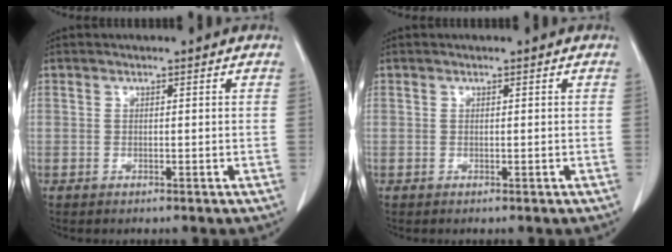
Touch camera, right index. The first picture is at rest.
{"total": 0.0}